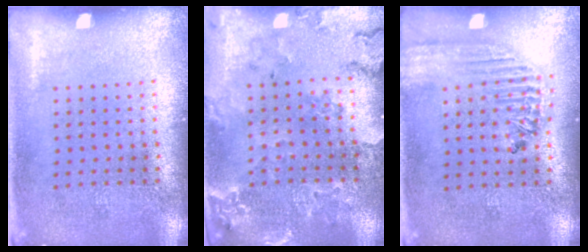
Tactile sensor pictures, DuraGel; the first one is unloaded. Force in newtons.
{"total": 0.7, "press": 0.7, "slide": 0.2}
{"total": 1.8, "press": 1.7, "slide": 0.6}